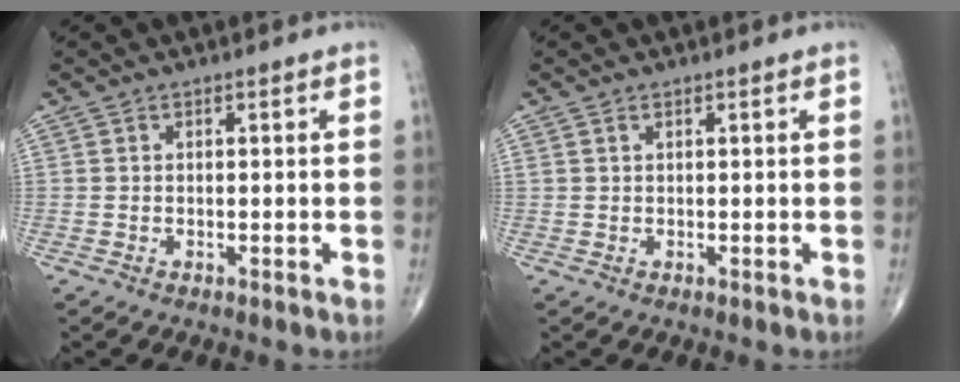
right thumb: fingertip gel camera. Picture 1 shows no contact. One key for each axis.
{"total": 0.5, "fx": 0.4, "fy": 0.2, "fz": 0.3, "tx": -0.006, "ty": 0.003, "tz": 0.009}